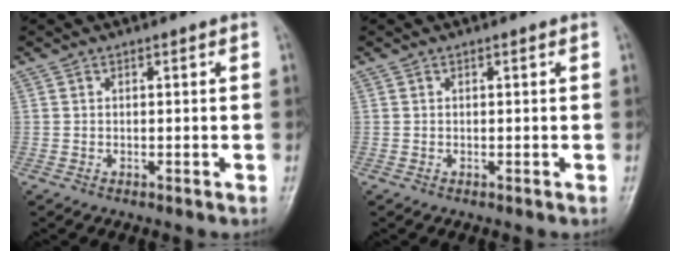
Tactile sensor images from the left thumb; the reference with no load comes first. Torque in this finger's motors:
{"motor_torque": [0.00, 0.00, 0.00, 0.00, 0.00]}